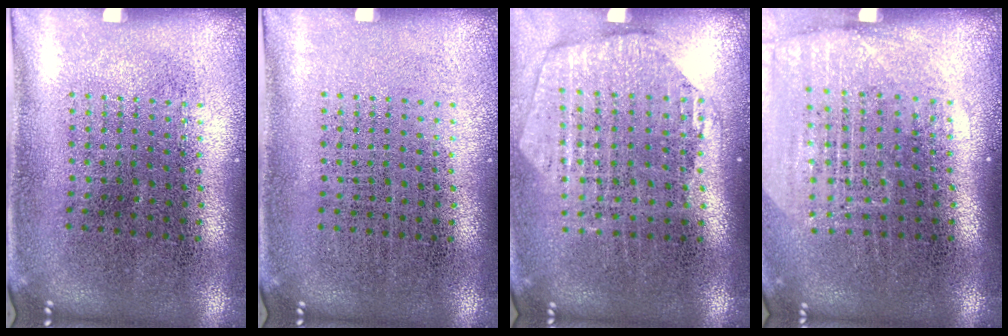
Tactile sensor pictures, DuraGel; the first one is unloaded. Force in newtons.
{"total": 0.0}
{"total": 1.7, "press": 1.5, "slide": 0.8}
{"total": 1.8, "press": 1.6, "slide": 0.9}